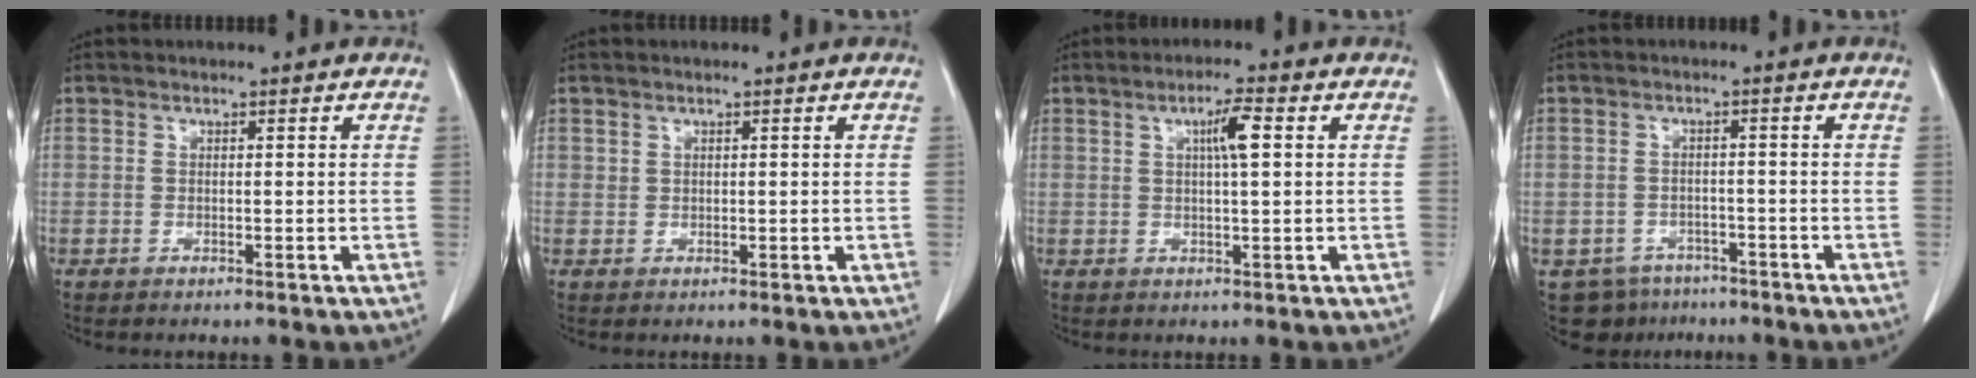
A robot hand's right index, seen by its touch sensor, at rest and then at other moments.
{"total": 0.6, "force": [0.5, 0.4, 0.1], "torque": [0.007, -0.001, 0.009]}
{"total": 4.1, "force": [1.1, 0.3, 3.9], "torque": [-0.072, 0.003, 0.019]}
{"total": 6.2, "force": [-4.1, 4.5, 0.7], "torque": [-0.006, 0.008, -0.054]}